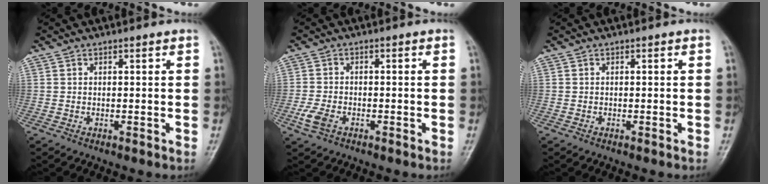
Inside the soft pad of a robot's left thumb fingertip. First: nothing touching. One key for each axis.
{"total": 3.7, "fx": -1.9, "fy": 2.2, "fz": 2.3, "tx": -0.060, "ty": 0.004, "tz": -0.039}
{"total": 0.0}